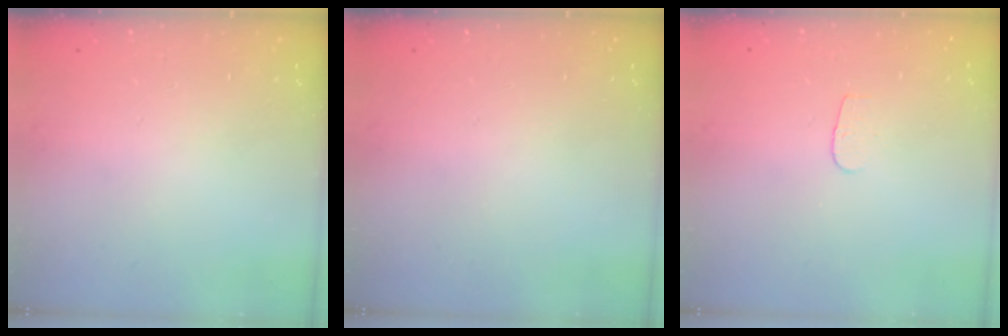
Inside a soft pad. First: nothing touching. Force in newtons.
{"total": 0.0}
{"total": 3.1, "press": 3.1, "slide": 0.2}